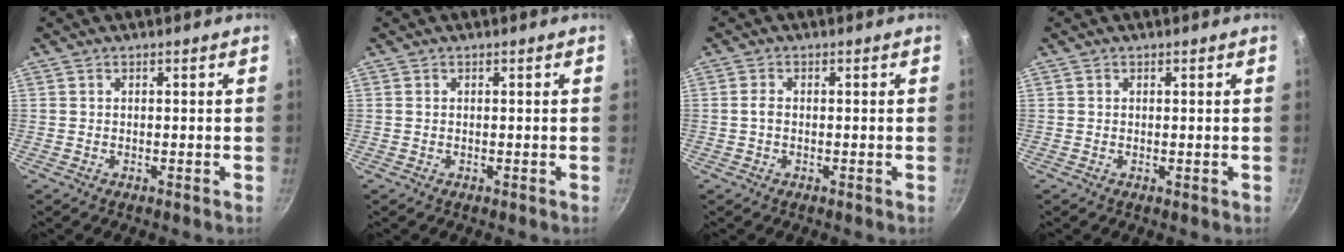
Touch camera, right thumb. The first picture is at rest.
{"total": 0.0}
{"total": 1.5, "force": [-0.2, 1.0, 1.1], "torque": [-0.022, 0.006, -0.005]}
{"total": 0.0}